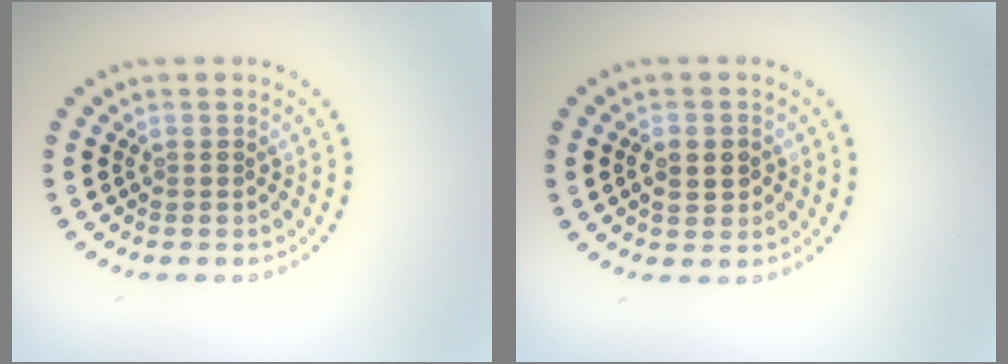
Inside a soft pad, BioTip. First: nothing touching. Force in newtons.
{"total": 2.5, "press": 2.5, "slide": 0.2}